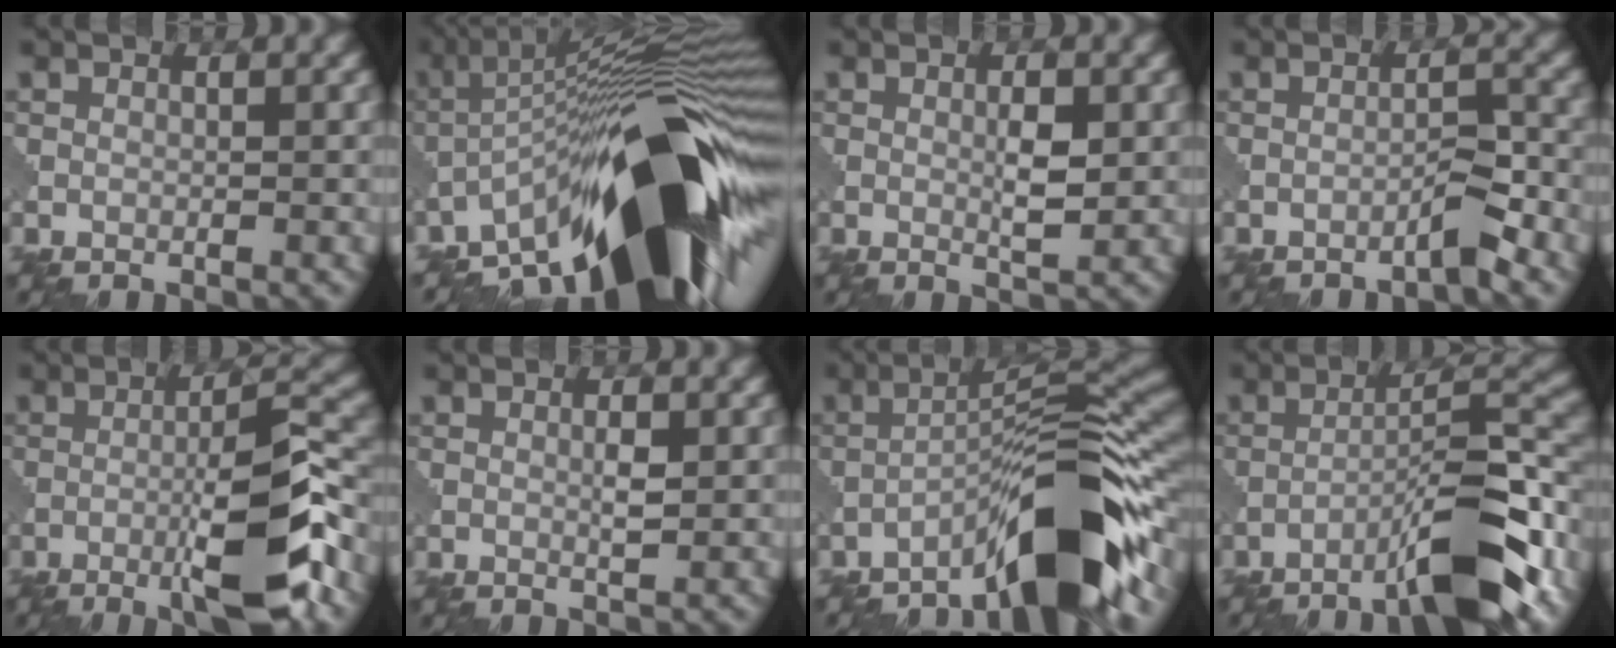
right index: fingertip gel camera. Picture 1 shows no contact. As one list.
[{"total": 17.0, "force": [-7.4, 4.7, 14.5], "torque": [-0.201, 0.031, -0.144]}, {"total": 2.2, "force": [0.7, 0.4, 2.0], "torque": [-0.037, -0.004, 0.016]}, {"total": 1.9, "force": [-1.6, 0.0, 1.1], "torque": [-0.015, 0.010, -0.028]}, {"total": 9.0, "force": [-3.8, 1.7, 8.0], "torque": [-0.121, 0.011, -0.064]}, {"total": 1.2, "force": [0.6, 0.1, 1.0], "torque": [-0.023, -0.001, 0.015]}, {"total": 9.9, "force": [-6.2, 1.5, 7.6], "torque": [-0.110, 0.021, -0.105]}, {"total": 10.0, "force": [-6.2, 1.8, 7.6], "torque": [-0.114, 0.020, -0.102]}]